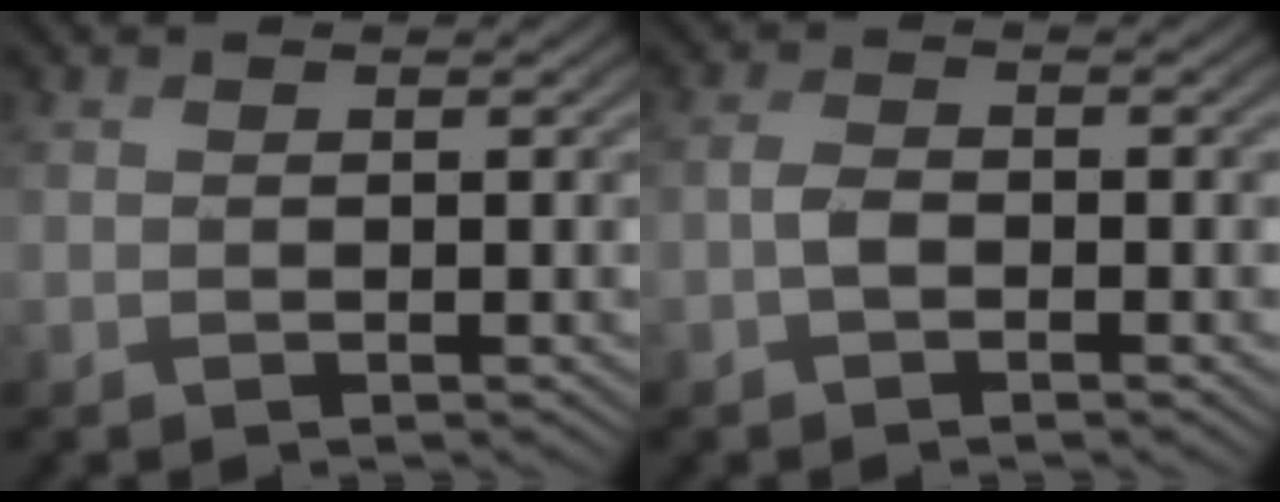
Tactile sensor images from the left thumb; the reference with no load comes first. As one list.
[{"total": 1.8, "force": [-0.9, 0.9, 1.2], "torque": [-0.025, 0.004, -0.022]}]